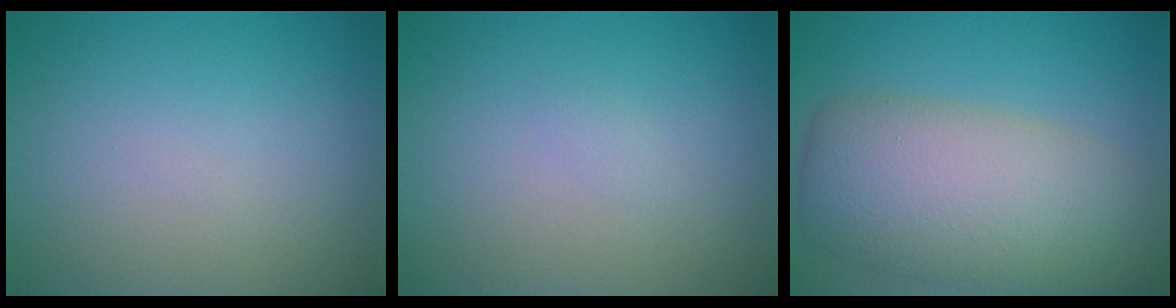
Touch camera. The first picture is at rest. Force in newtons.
{"total": 0.5, "press": 0.5, "slide": 0.0}
{"total": 9.8, "press": 9.7, "slide": 0.6}